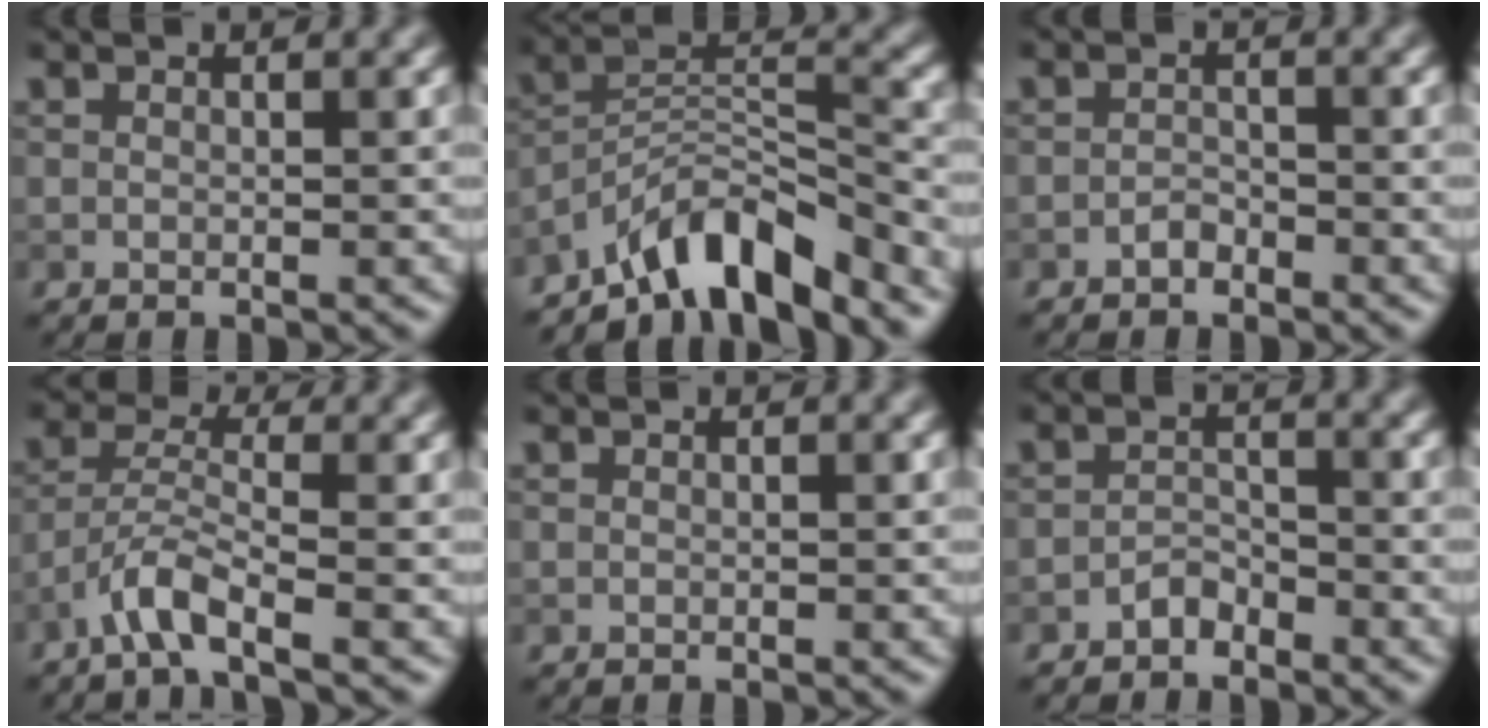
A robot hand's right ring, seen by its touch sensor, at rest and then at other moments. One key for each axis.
{"total": 7.6, "fx": -6.3, "fy": 1.9, "fz": 3.9, "tx": -0.054, "ty": 0.005, "tz": -0.122}
{"total": 1.1, "fx": -0.8, "fy": 0.6, "fz": 0.4, "tx": -0.006, "ty": 0.003, "tz": -0.017}
{"total": 3.3, "fx": -2.1, "fy": 0.7, "fz": 2.4, "tx": -0.051, "ty": 0.007, "tz": -0.053}
{"total": 0.0}
{"total": 1.6, "fx": -1.4, "fy": 0.7, "fz": 0.5, "tx": -0.006, "ty": 0.008, "tz": -0.028}